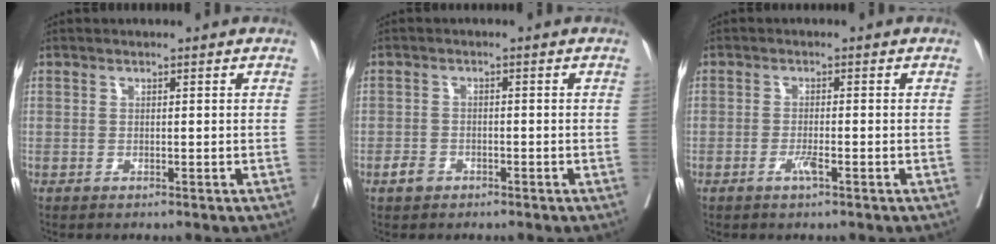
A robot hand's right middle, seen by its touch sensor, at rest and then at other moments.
{"total": 2.0, "force": [-1.3, 1.3, 0.7], "torque": [-0.015, 0.004, -0.019]}
{"total": 1.9, "force": [-1.0, 0.1, 1.6], "torque": [-0.030, -0.001, -0.018]}